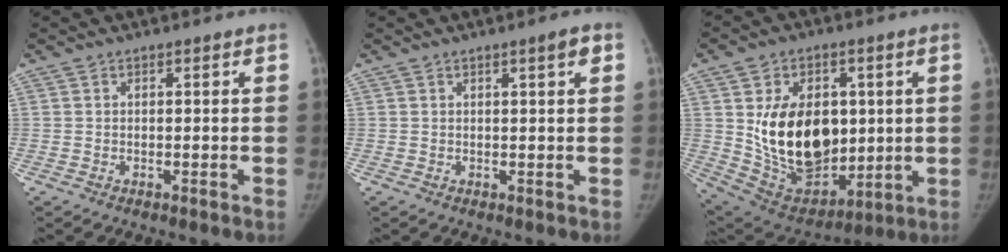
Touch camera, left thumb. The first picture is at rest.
{"total": 2.1, "force": [0.9, 0.2, 1.8], "torque": [-0.025, -0.001, 0.013]}
{"total": 21.5, "force": [1.8, 14.7, 15.6], "torque": [-0.214, -0.021, 0.062]}